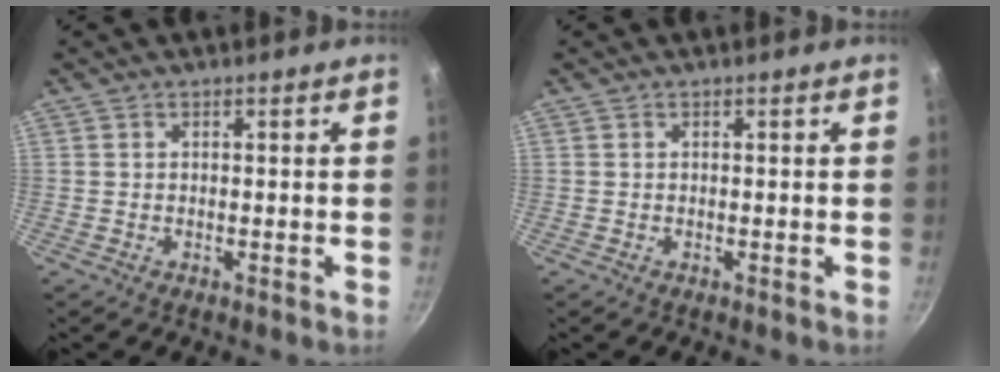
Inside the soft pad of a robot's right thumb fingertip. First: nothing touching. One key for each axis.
{"total": 0.0}